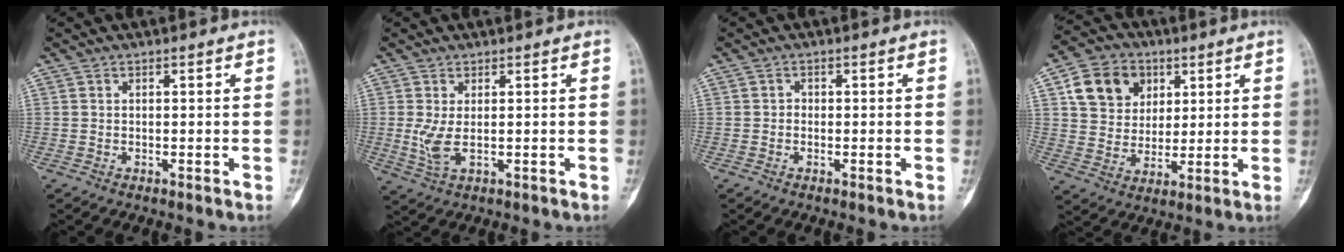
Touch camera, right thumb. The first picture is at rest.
{"total": 4.0, "force": [-0.1, 1.5, 3.7], "torque": [-0.097, -0.012, 0.005]}
{"total": 0.7, "force": [-0.3, 0.5, 0.4], "torque": [0.002, 0.004, -0.011]}
{"total": 11.7, "force": [4.5, 9.6, 5.0], "torque": [-0.057, -0.009, 0.080]}